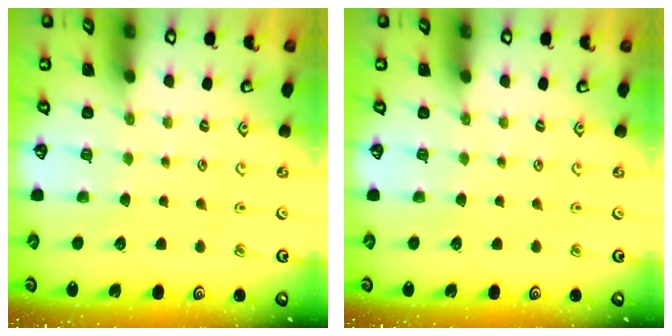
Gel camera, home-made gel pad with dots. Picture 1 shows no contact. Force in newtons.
{"total": 0.0}